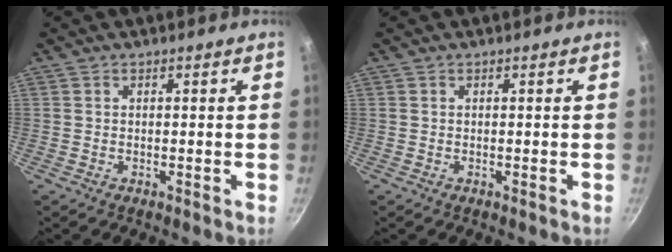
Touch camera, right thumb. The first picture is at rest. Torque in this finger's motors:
{"motor_torque": [0.00, 0.00, 0.00, 0.00, 0.00]}